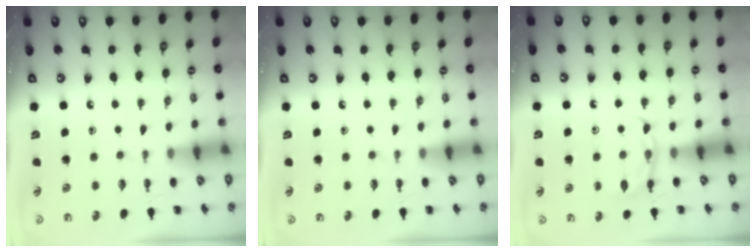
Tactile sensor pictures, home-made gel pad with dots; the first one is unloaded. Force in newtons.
{"total": 0.0}
{"total": 5.5, "press": 5.2, "slide": 1.5}